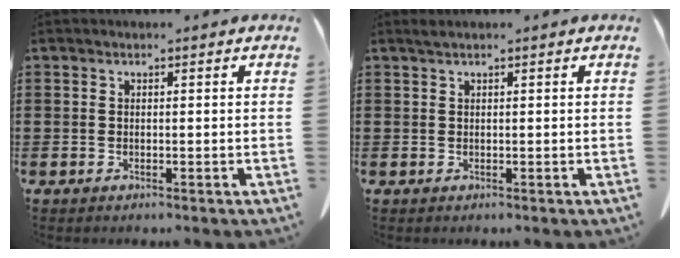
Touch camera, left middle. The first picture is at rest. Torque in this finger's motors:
{"motor_torque": [-0.07, 0.01, 0.00, 0.00]}